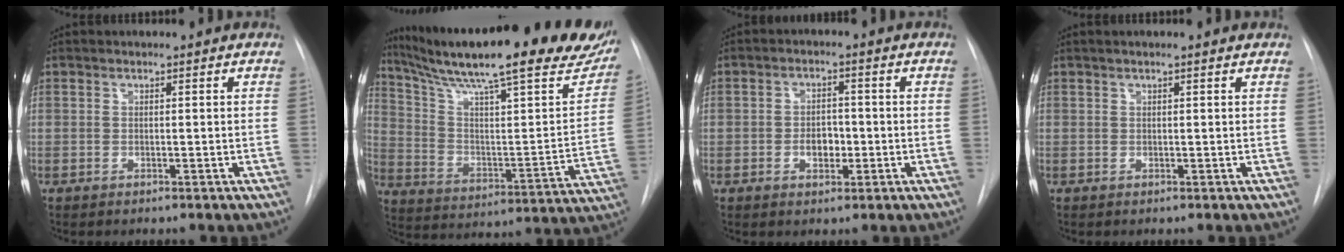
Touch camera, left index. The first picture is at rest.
{"total": 31.9, "force": [25.0, 5.0, 19.2], "torque": [-0.291, -0.041, 0.341]}
{"total": 3.7, "force": [-0.9, 2.4, 2.7], "torque": [-0.041, 0.005, -0.012]}
{"total": 1.9, "force": [1.5, -0.1, 1.2], "torque": [-0.017, 0.021, 0.023]}